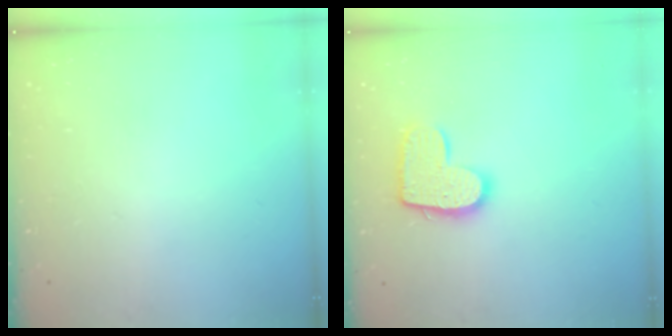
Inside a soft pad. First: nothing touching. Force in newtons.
{"total": 12.0, "press": 11.9, "slide": 0.6}